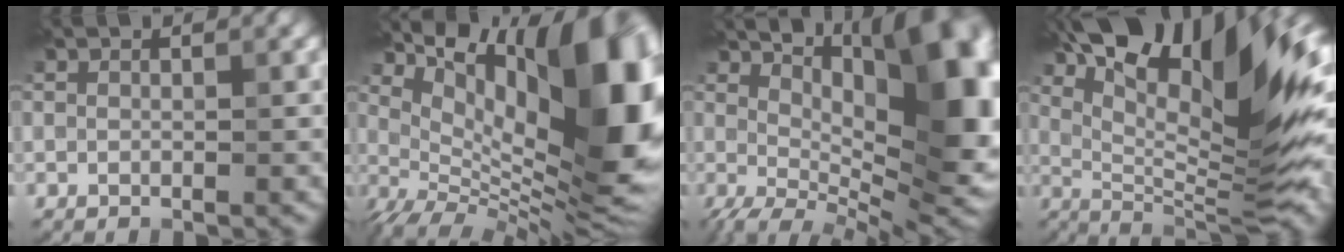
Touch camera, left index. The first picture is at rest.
{"total": 18.1, "force": [4.3, 8.7, 15.3], "torque": [-0.215, 0.008, 0.085]}
{"total": 17.0, "force": [3.3, 7.8, 14.8], "torque": [-0.180, 0.009, 0.064]}
{"total": 18.1, "force": [7.3, 5.5, 15.6], "torque": [-0.233, 0.034, 0.110]}